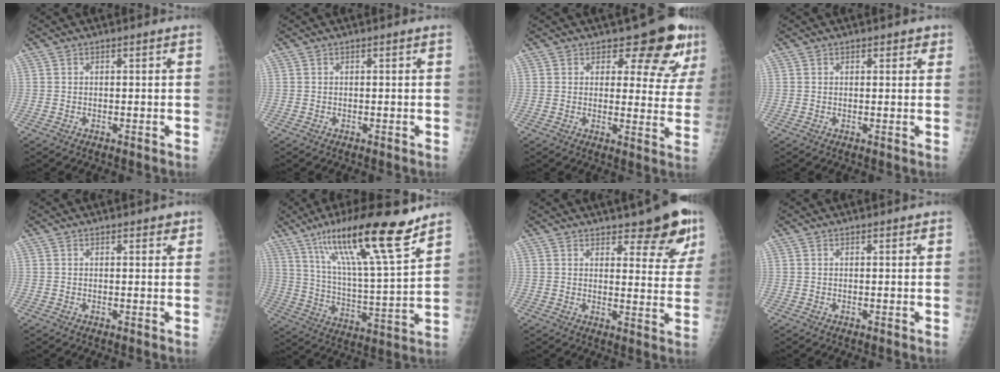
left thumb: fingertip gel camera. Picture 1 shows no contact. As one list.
[{"total": 0.0}, {"total": 10.4, "force": [8.2, 4.6, 4.5], "torque": [-0.018, -0.058, 0.086]}, {"total": 1.7, "force": [1.1, 1.1, 0.7], "torque": [0.011, -0.003, 0.009]}, {"total": 1.9, "force": [1.4, 0.8, 1.0], "torque": [0.001, -0.006, 0.014]}, {"total": 21.6, "force": [14.2, 3.0, 16.0], "torque": [-0.257, -0.058, 0.242]}, {"total": 11.0, "force": [7.4, 3.7, 7.2], "torque": [-0.052, -0.046, 0.094]}, {"total": 0.9, "force": [0.7, 0.3, 0.5], "torque": [-0.005, -0.003, 0.009]}]